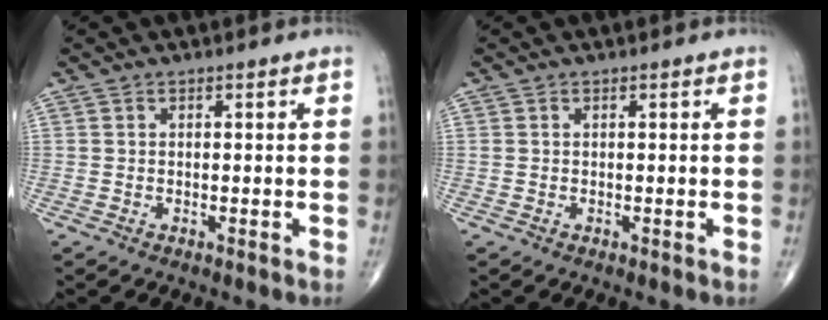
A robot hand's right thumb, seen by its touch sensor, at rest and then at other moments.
{"total": 0.0}